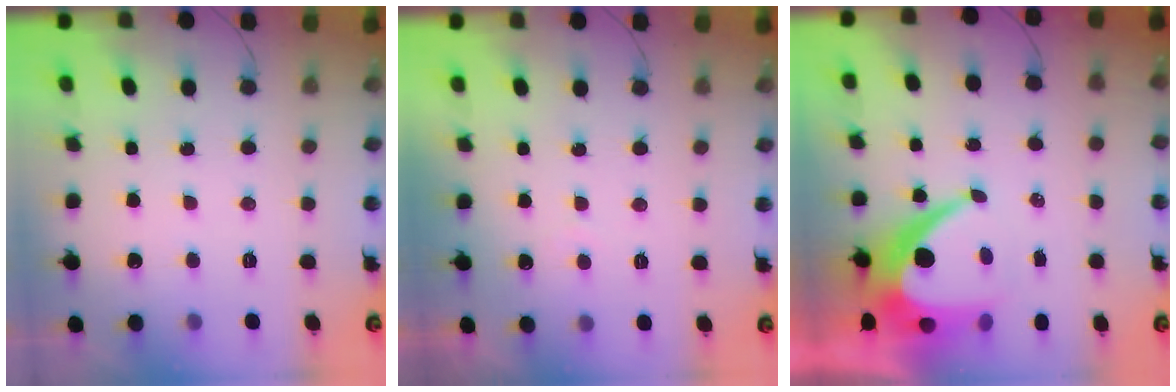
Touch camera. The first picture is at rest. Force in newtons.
{"total": 1.7, "press": 1.6, "slide": 0.0}
{"total": 12.8, "press": 12.8, "slide": 1.0}